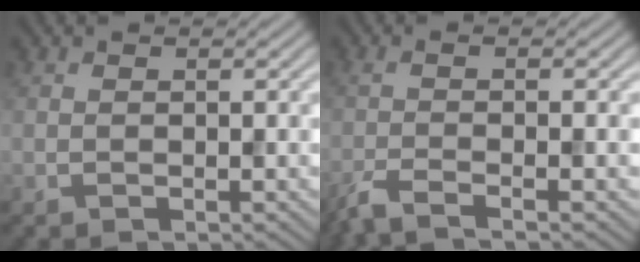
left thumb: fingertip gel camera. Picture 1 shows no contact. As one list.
[{"total": 3.7, "force": [-2.3, 0.6, 2.8], "torque": [-0.046, -0.005, -0.061]}]